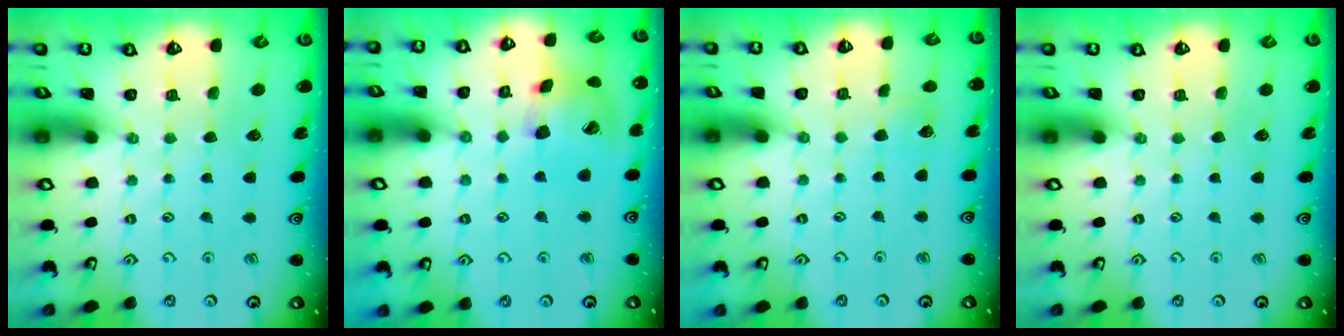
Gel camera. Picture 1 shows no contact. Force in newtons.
{"total": 15.7, "press": 15.5, "slide": 2.3}
{"total": 2.7, "press": 2.7, "slide": 0.3}
{"total": 0.0}